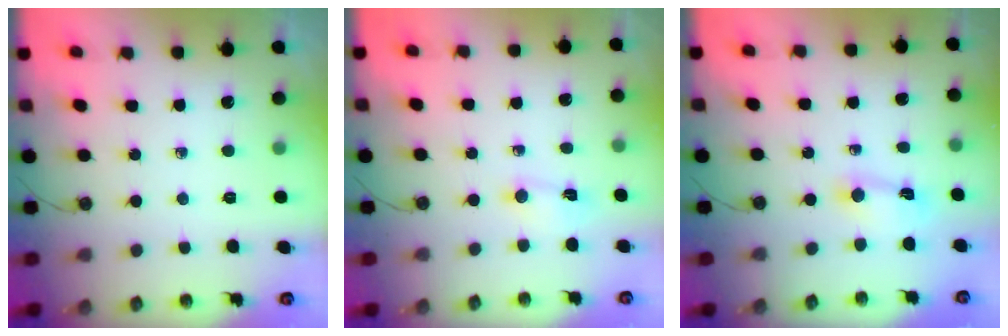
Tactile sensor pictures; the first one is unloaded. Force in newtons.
{"total": 2.7, "press": 2.7, "slide": 0.4}
{"total": 2.4, "press": 2.4, "slide": 0.3}